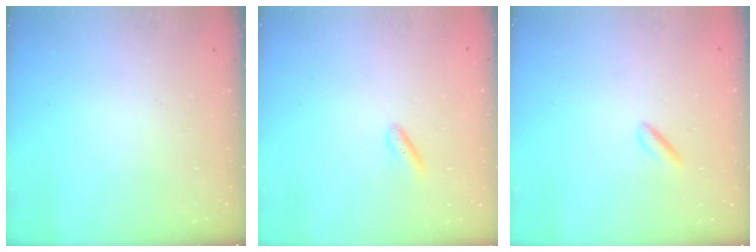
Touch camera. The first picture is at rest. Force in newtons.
{"total": 2.0, "press": 1.7, "slide": 1.0}
{"total": 1.8, "press": 1.6, "slide": 0.8}